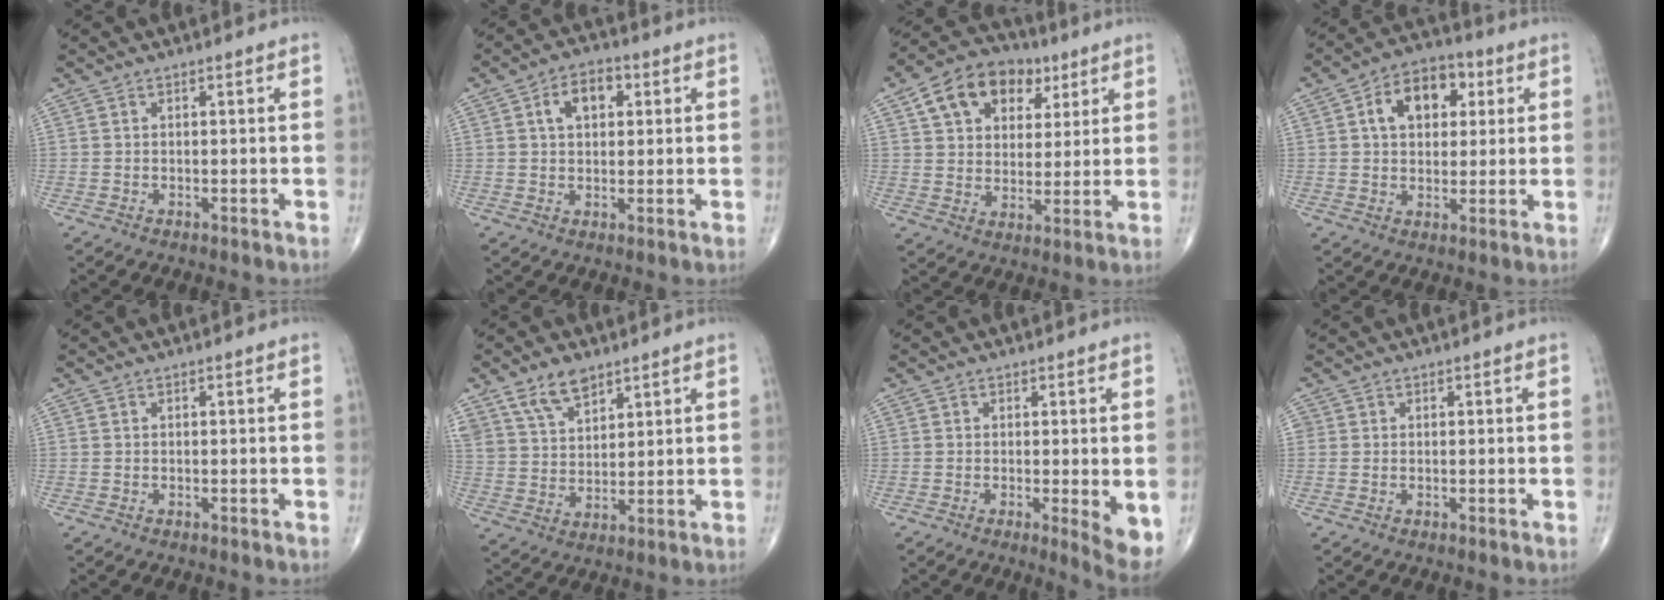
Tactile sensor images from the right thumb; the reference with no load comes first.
{"total": 6.9, "force": [2.0, 4.4, 4.9], "torque": [-0.066, 0.010, 0.027]}
{"total": 14.4, "force": [6.3, 10.1, 8.1], "torque": [-0.103, -0.002, 0.103]}
{"total": 11.5, "force": [3.2, 7.8, 7.9], "torque": [-0.092, 0.010, 0.045]}
{"total": 0.0}
{"total": 8.2, "force": [5.6, 4.4, 4.2], "torque": [-0.061, -0.026, 0.113]}
{"total": 5.0, "force": [-0.6, 1.1, 4.9], "torque": [-0.071, -0.015, -0.011]}
{"total": 0.7, "force": [0.1, 0.7, 0.1], "torque": [0.006, 0.003, 0.000]}